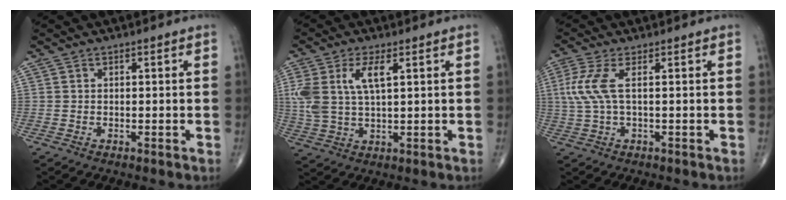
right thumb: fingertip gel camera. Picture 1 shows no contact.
{"total": 9.0, "force": [2.8, 3.7, 7.6], "torque": [-0.178, 0.003, 0.061]}
{"total": 5.7, "force": [1.0, 1.6, 5.4], "torque": [-0.164, 0.008, 0.021]}